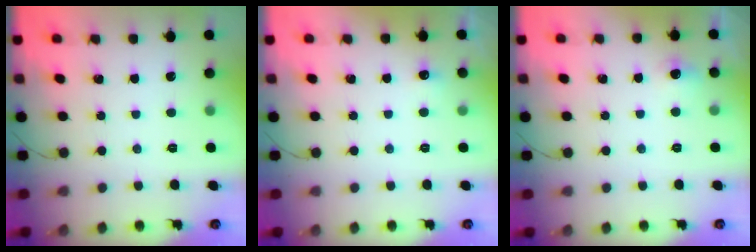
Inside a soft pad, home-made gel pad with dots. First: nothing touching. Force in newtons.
{"total": 3.7, "press": 3.6, "slide": 1.1}
{"total": 4.3, "press": 4.0, "slide": 1.6}